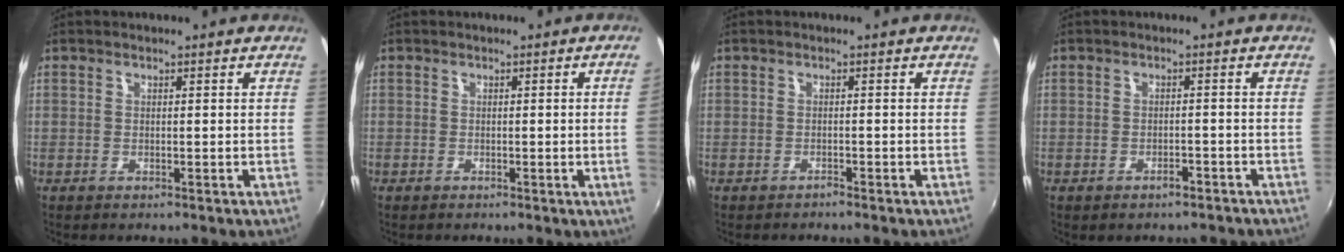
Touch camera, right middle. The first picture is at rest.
{"total": 2.9, "force": [0.0, -1.7, 2.4], "torque": [-0.034, -0.012, 0.006]}
{"total": 0.8, "force": [-0.7, 0.3, -0.1], "torque": [0.000, 0.002, -0.014]}
{"total": 2.8, "force": [-2.3, 1.2, 1.0], "torque": [-0.017, 0.001, -0.026]}